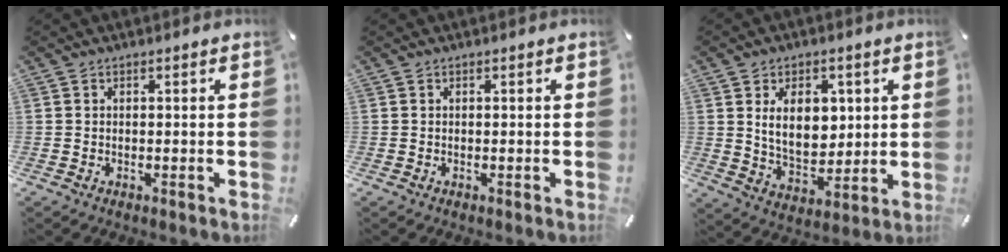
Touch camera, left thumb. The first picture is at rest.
{"total": 0.0}
{"total": 11.2, "force": [3.0, 7.6, 7.7], "torque": [-0.134, -0.004, 0.052]}